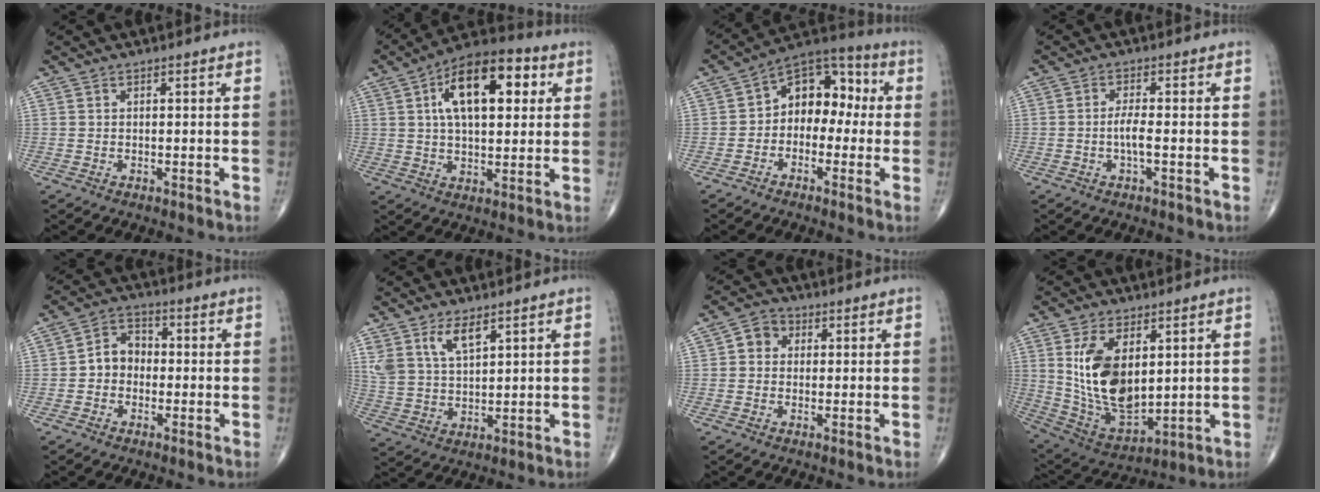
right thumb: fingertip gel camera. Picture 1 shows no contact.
{"total": 17.4, "force": [5.0, 8.6, 14.3], "torque": [-0.203, 0.014, 0.073]}
{"total": 11.2, "force": [-0.2, 7.9, 7.9], "torque": [-0.073, 0.046, -0.025]}
{"total": 3.0, "force": [-0.8, 0.6, 2.9], "torque": [-0.062, 0.004, -0.016]}
{"total": 5.9, "force": [-0.8, 4.8, 3.3], "torque": [-0.032, 0.027, -0.029]}
{"total": 7.3, "force": [4.4, 3.3, 4.8], "torque": [-0.089, -0.020, 0.094]}
{"total": 4.1, "force": [0.6, 3.5, 1.9], "torque": [-0.011, 0.009, 0.001]}
{"total": 15.7, "force": [3.5, 8.6, 12.6], "torque": [-0.220, -0.020, 0.088]}